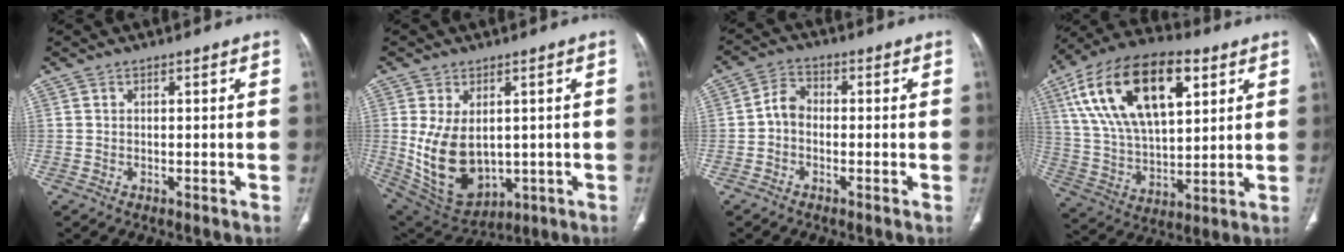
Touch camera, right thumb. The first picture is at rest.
{"total": 13.4, "force": [0.0, 8.7, 10.1], "torque": [-0.172, -0.013, 0.035]}
{"total": 4.0, "force": [-0.8, 2.9, 2.6], "torque": [-0.038, 0.015, -0.027]}
{"total": 24.9, "force": [9.8, 12.4, 19.2], "torque": [-0.338, -0.006, 0.177]}